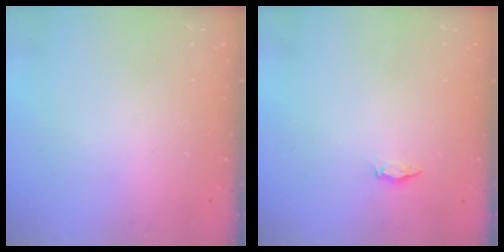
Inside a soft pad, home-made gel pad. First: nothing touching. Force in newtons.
{"total": 3.4, "press": 3.4, "slide": 0.4}